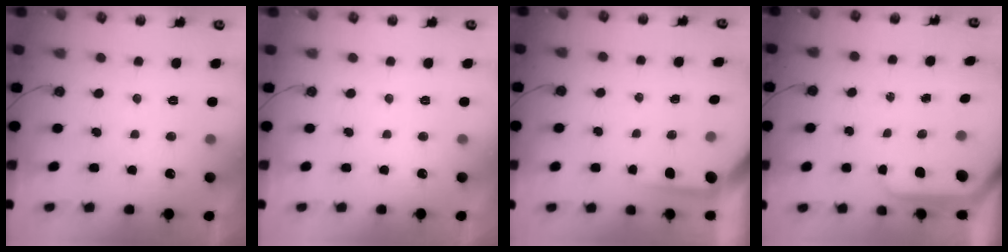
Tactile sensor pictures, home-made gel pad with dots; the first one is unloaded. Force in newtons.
{"total": 0.0}
{"total": 3.6, "press": 3.6, "slide": 0.3}
{"total": 8.4, "press": 8.4, "slide": 0.7}